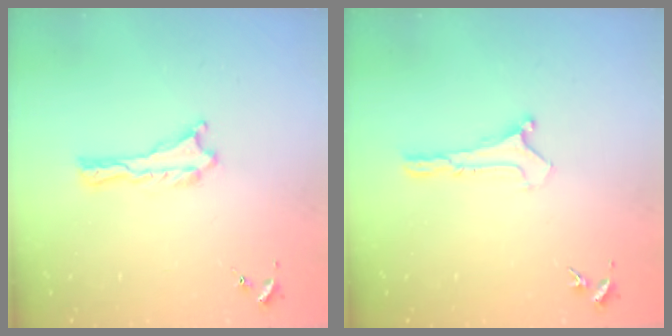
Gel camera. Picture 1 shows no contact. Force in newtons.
{"total": 0.0}